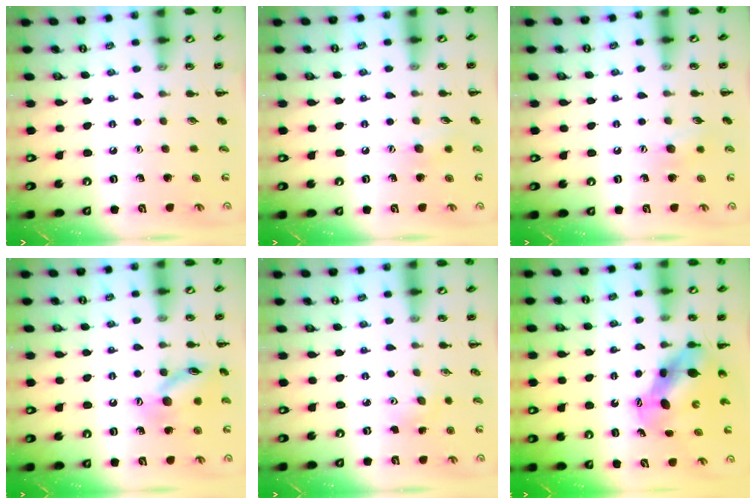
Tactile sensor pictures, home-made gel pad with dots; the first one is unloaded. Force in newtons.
{"total": 6.0, "press": 5.8, "slide": 1.5}
{"total": 6.8, "press": 6.7, "slide": 1.1}
{"total": 12.4, "press": 12.4, "slide": 0.6}
{"total": 4.1, "press": 3.9, "slide": 1.2}
{"total": 7.2, "press": 7.1, "slide": 1.5}